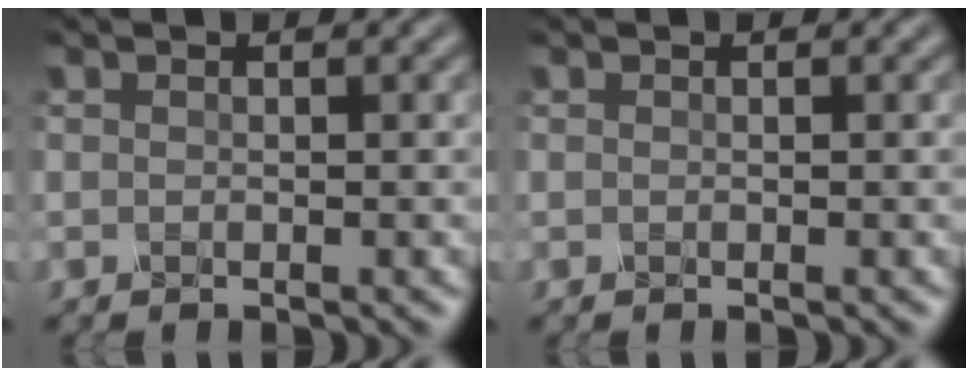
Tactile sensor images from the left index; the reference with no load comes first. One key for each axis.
{"total": 0.0}